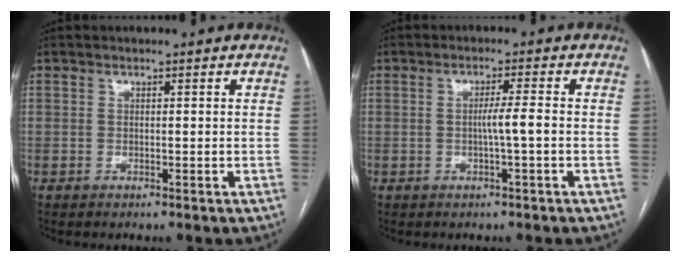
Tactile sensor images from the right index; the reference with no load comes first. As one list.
[{"total": 3.0, "force": [-0.5, -0.5, 3.0], "torque": [-0.047, 0.000, -0.009]}]